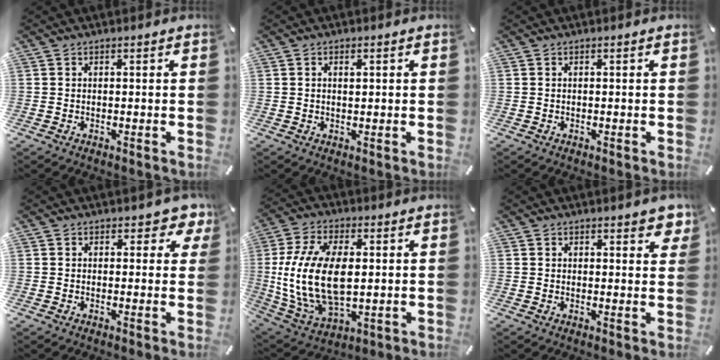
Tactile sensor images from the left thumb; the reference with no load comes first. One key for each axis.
{"total": 1.2, "fx": 0.4, "fy": 0.6, "fz": 1.0, "tx": -0.013, "ty": -0.001, "tz": 0.004}
{"total": 0.0}
{"total": 3.8, "fx": 2.4, "fy": 2.3, "fz": 1.9, "tx": -0.012, "ty": -0.008, "tz": 0.036}
{"total": 17.2, "fx": 0.9, "fy": 10.4, "fz": 13.7, "tx": -0.314, "ty": -0.005, "tz": 0.017}
{"total": 3.1, "fx": 2.4, "fy": 1.5, "fz": 1.3, "tx": -0.007, "ty": -0.012, "tz": 0.039}